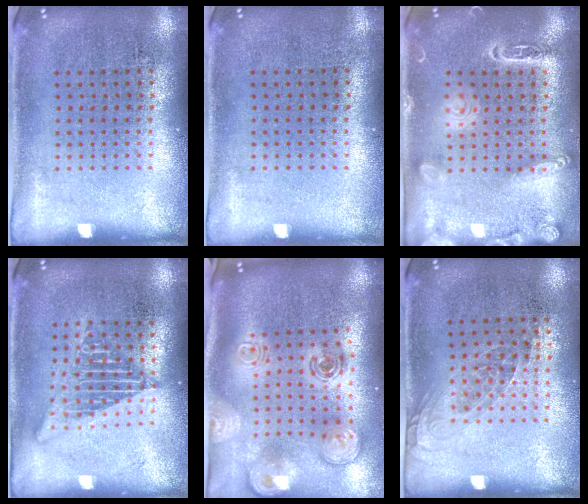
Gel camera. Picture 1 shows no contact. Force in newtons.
{"total": 0.0}
{"total": 1.9, "press": 1.8, "slide": 0.4}
{"total": 2.6, "press": 2.6, "slide": 0.3}
{"total": 3.1, "press": 2.1, "slide": 2.3}
{"total": 1.0, "press": 0.9, "slide": 0.6}